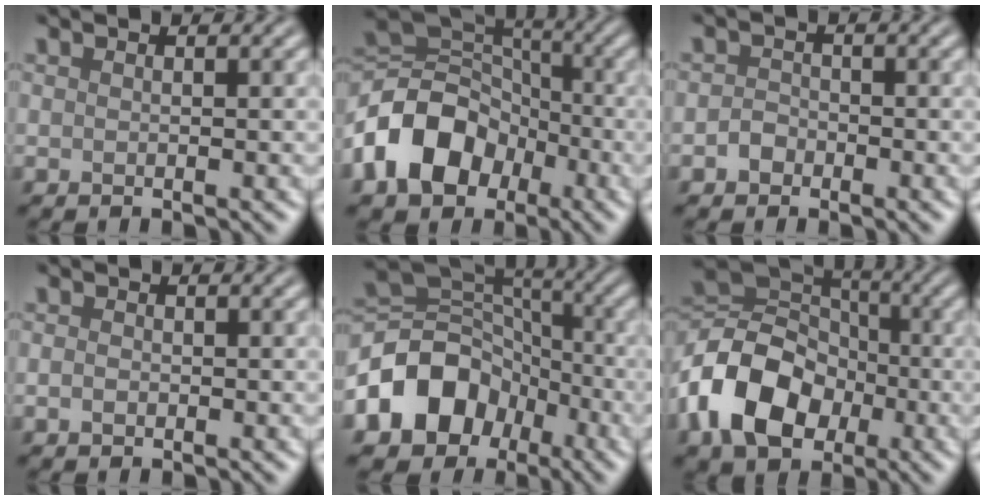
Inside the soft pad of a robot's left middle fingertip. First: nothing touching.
{"total": 10.6, "force": [-4.2, 7.8, 5.8], "torque": [-0.113, -0.002, -0.091]}
{"total": 1.4, "force": [-0.7, 1.1, 0.4], "torque": [-0.004, 0.003, -0.016]}
{"total": 1.0, "force": [-0.2, 0.8, 0.6], "torque": [-0.010, -0.001, -0.008]}
{"total": 10.0, "force": [-3.9, 7.9, 4.7], "torque": [-0.079, 0.007, -0.083]}
{"total": 11.6, "force": [-3.8, 8.4, 7.0], "torque": [-0.143, 0.002, -0.086]}